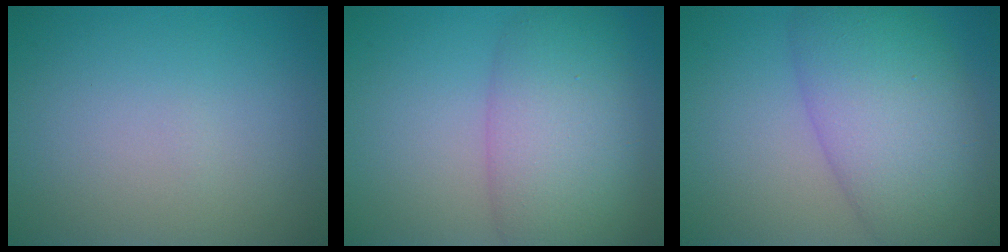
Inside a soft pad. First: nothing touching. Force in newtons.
{"total": 7.6, "press": 7.6, "slide": 0.6}
{"total": 9.6, "press": 9.6, "slide": 0.4}